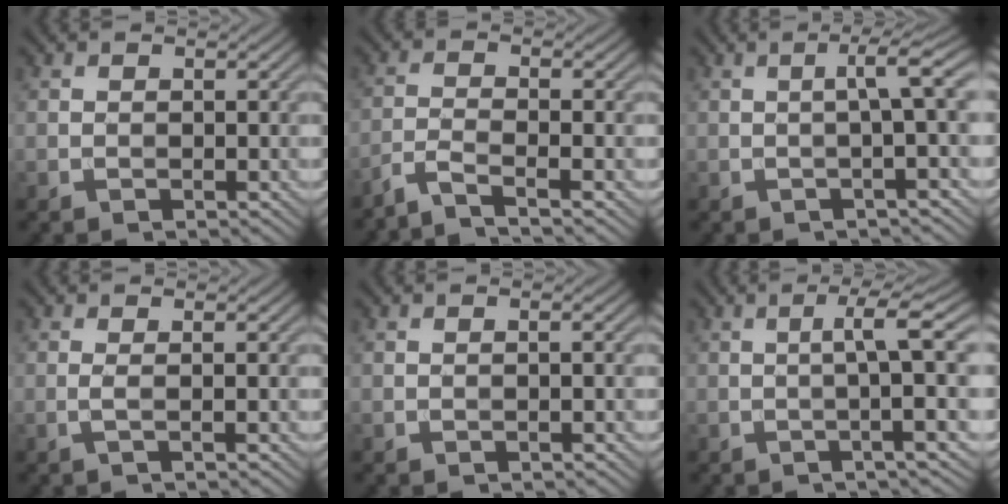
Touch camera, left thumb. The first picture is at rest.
{"total": 3.5, "force": [-2.7, 0.4, 2.2], "torque": [-0.038, -0.003, -0.073]}
{"total": 4.6, "force": [0.2, 0.2, 4.5], "torque": [-0.075, 0.016, -0.005]}
{"total": 1.3, "force": [0.1, 0.2, 1.3], "torque": [-0.027, 0.004, -0.006]}
{"total": 0.9, "force": [0.0, 0.1, 0.9], "torque": [-0.014, 0.003, -0.003]}
{"total": 6.0, "force": [0.0, 0.2, 6.0], "torque": [-0.106, 0.013, -0.007]}